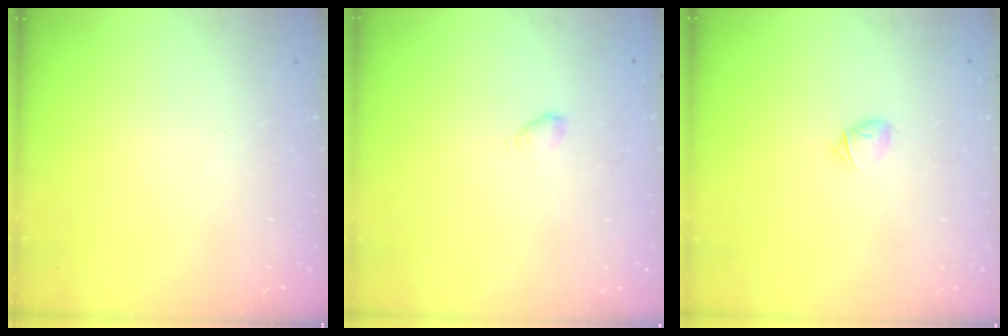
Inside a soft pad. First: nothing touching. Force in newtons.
{"total": 2.9, "press": 2.9, "slide": 0.4}
{"total": 4.9, "press": 4.8, "slide": 1.0}